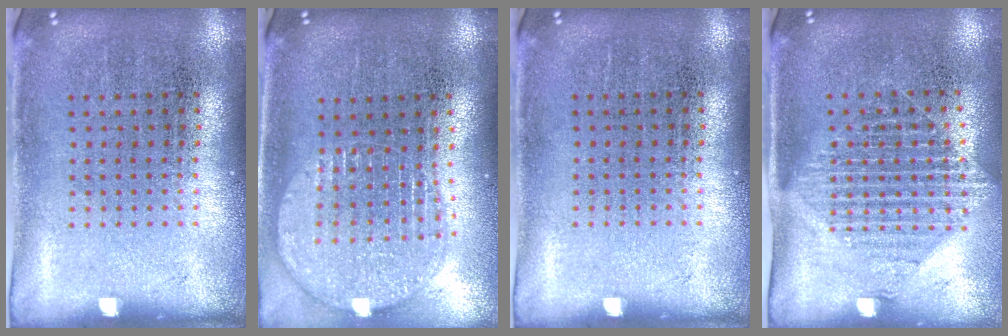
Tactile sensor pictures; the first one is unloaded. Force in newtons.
{"total": 1.7, "press": 1.5, "slide": 0.9}
{"total": 0.0}
{"total": 1.6, "press": 1.3, "slide": 0.9}